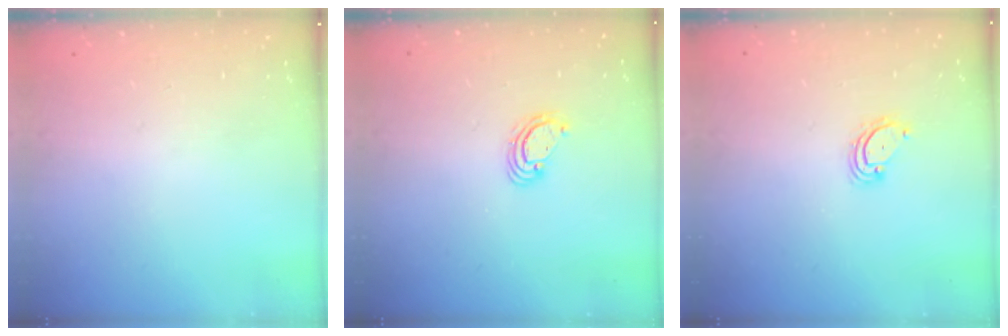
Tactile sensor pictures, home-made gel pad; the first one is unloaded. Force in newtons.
{"total": 4.0, "press": 3.9, "slide": 0.3}
{"total": 3.2, "press": 3.2, "slide": 0.3}